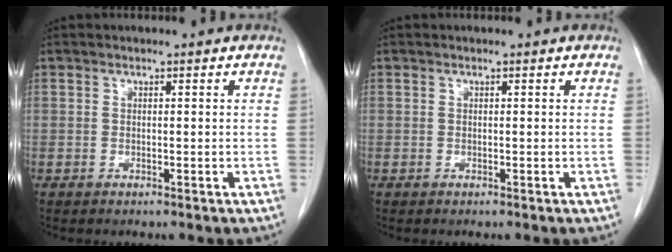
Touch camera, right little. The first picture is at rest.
{"total": 0.0}